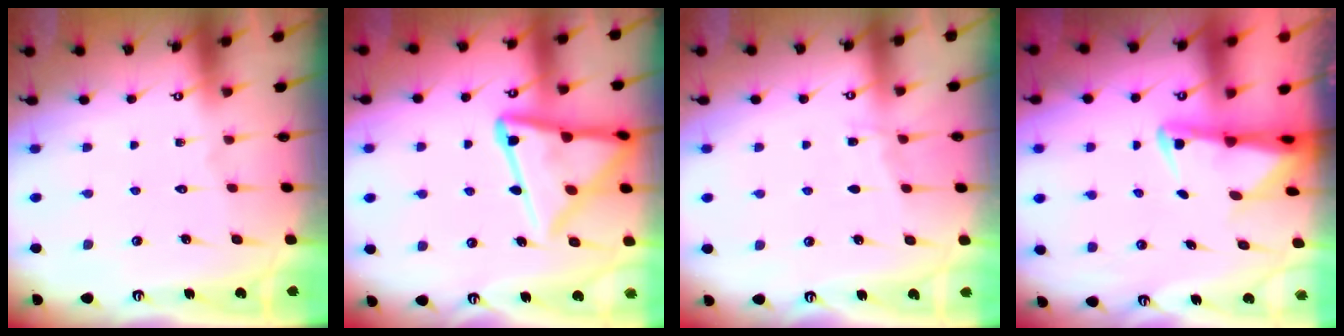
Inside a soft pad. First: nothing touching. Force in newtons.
{"total": 18.2, "press": 18.1, "slide": 1.8}
{"total": 5.0, "press": 4.9, "slide": 0.6}
{"total": 2.9, "press": 2.9, "slide": 0.6}